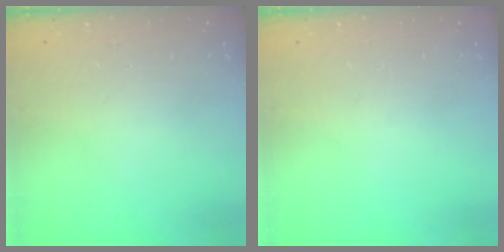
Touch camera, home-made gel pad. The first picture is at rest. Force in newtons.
{"total": 0.0}